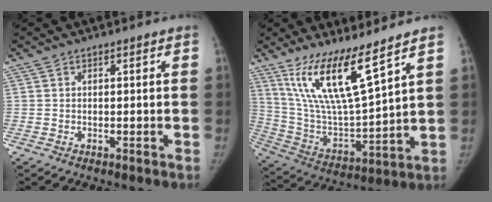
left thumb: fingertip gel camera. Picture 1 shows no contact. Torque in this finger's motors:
{"motor_torque": [0.24, 0.15, 1.48, -1.29, 0.32]}